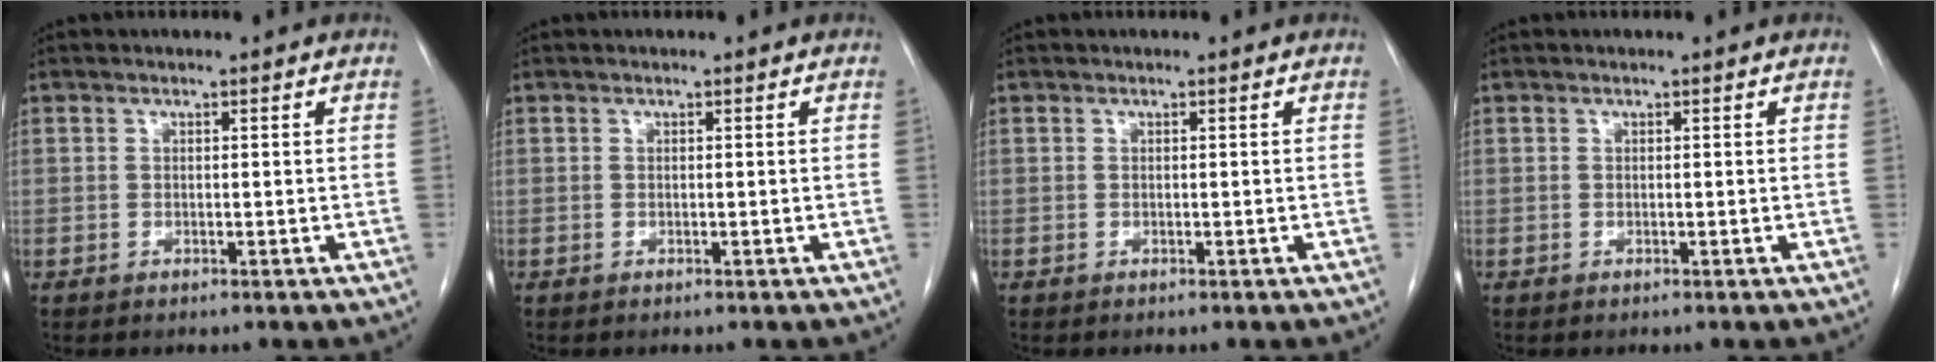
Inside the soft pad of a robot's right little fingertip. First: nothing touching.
{"total": 0.0}
{"total": 0.0}
{"total": 0.0}